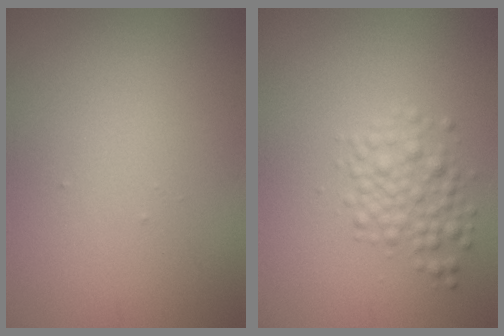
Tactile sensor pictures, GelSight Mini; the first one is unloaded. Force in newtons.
{"total": 2.8, "press": 2.8, "slide": 0.1}